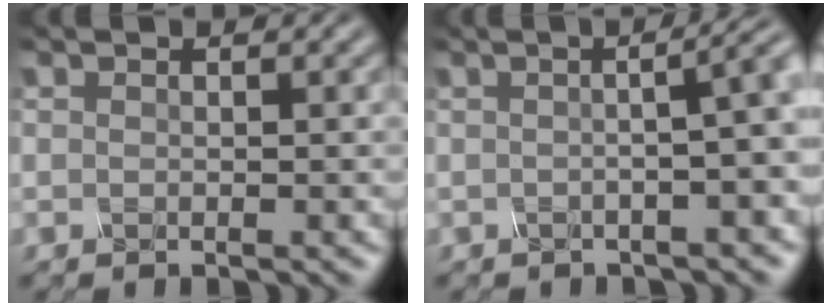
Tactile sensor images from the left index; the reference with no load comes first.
{"total": 6.9, "force": [0.4, 2.8, 6.3], "torque": [-0.024, 0.022, -0.013]}